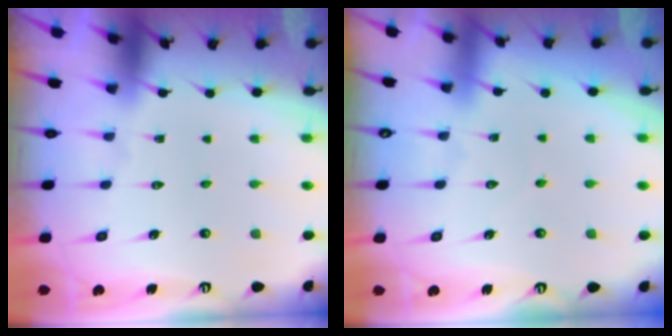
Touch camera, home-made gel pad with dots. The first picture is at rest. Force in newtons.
{"total": 3.0, "press": 3.0, "slide": 0.2}